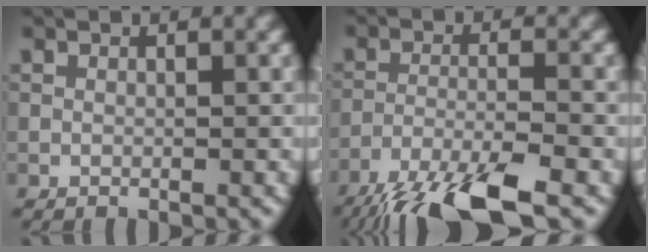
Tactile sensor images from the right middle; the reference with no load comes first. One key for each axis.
{"total": 9.0, "fx": -6.7, "fy": 2.0, "fz": 5.7, "tx": -0.103, "ty": -0.012, "tz": -0.127}